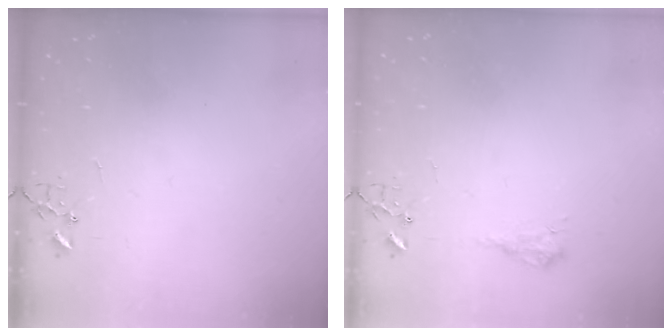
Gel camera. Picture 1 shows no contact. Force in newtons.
{"total": 8.5, "press": 8.5, "slide": 0.8}